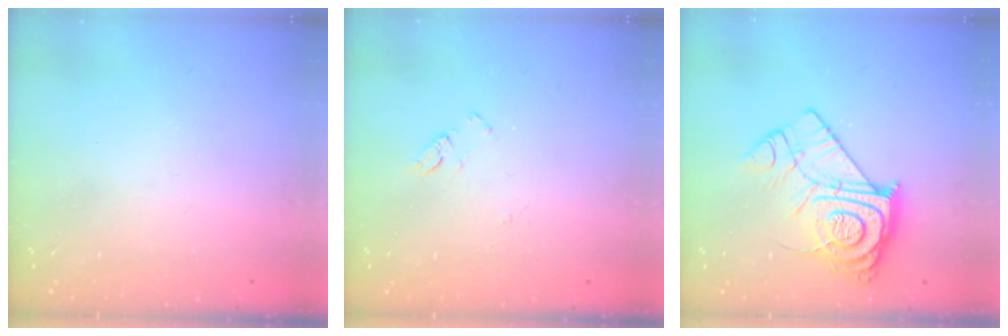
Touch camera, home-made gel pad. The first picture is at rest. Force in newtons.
{"total": 6.2, "press": 6.2, "slide": 0.5}
{"total": 14.6, "press": 14.5, "slide": 1.4}